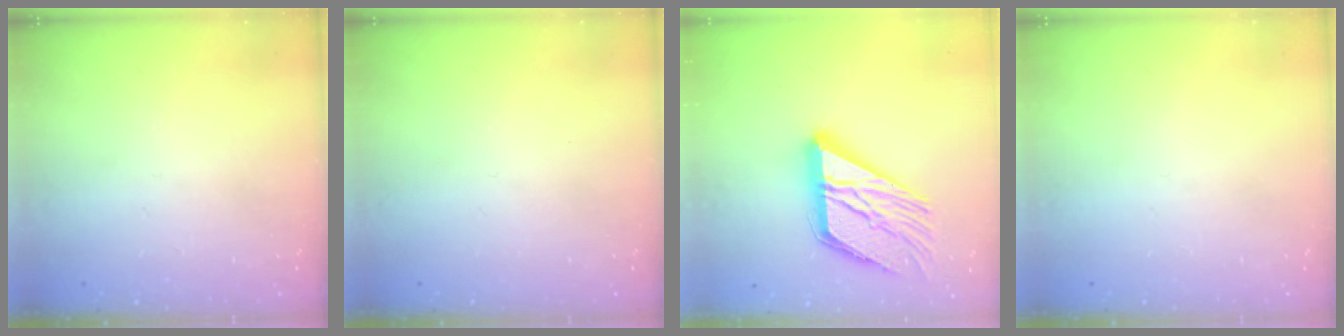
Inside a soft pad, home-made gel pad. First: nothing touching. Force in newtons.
{"total": 0.0}
{"total": 18.9, "press": 18.8, "slide": 1.9}
{"total": 0.0}